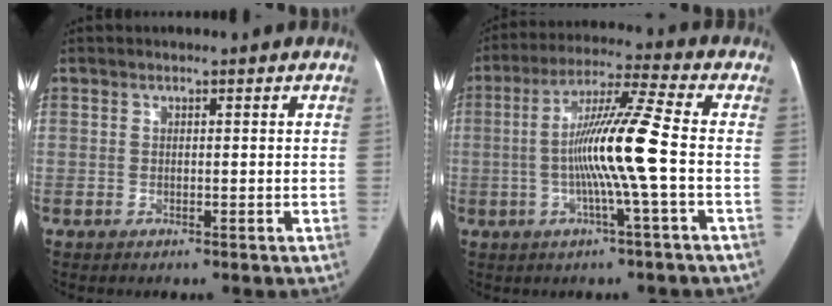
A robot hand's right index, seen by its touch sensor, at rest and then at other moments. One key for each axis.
{"total": 11.5, "fx": -1.7, "fy": -1.3, "fz": 11.4, "tx": -0.211, "ty": 0.004, "tz": -0.037}